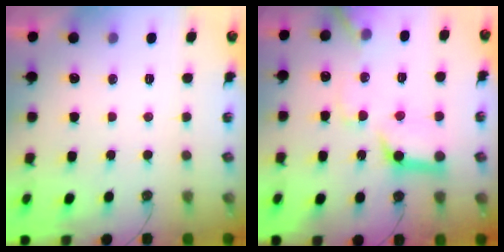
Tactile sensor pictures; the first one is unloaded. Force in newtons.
{"total": 16.1, "press": 16.0, "slide": 1.2}